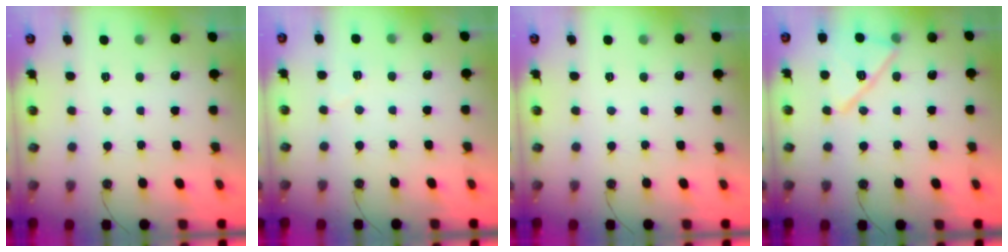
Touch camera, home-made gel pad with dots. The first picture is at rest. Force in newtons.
{"total": 3.6, "press": 3.5, "slide": 0.9}
{"total": 0.0}
{"total": 14.2, "press": 13.4, "slide": 4.7}